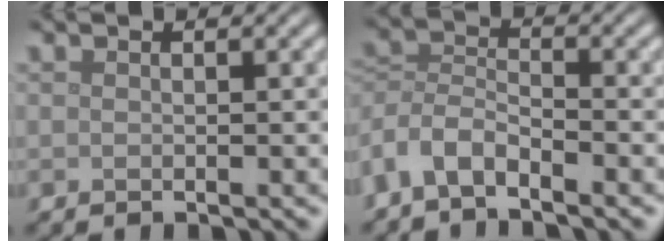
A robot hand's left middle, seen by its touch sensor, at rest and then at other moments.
{"total": 3.9, "force": [-3.0, 1.6, 2.0], "torque": [-0.042, -0.001, -0.071]}